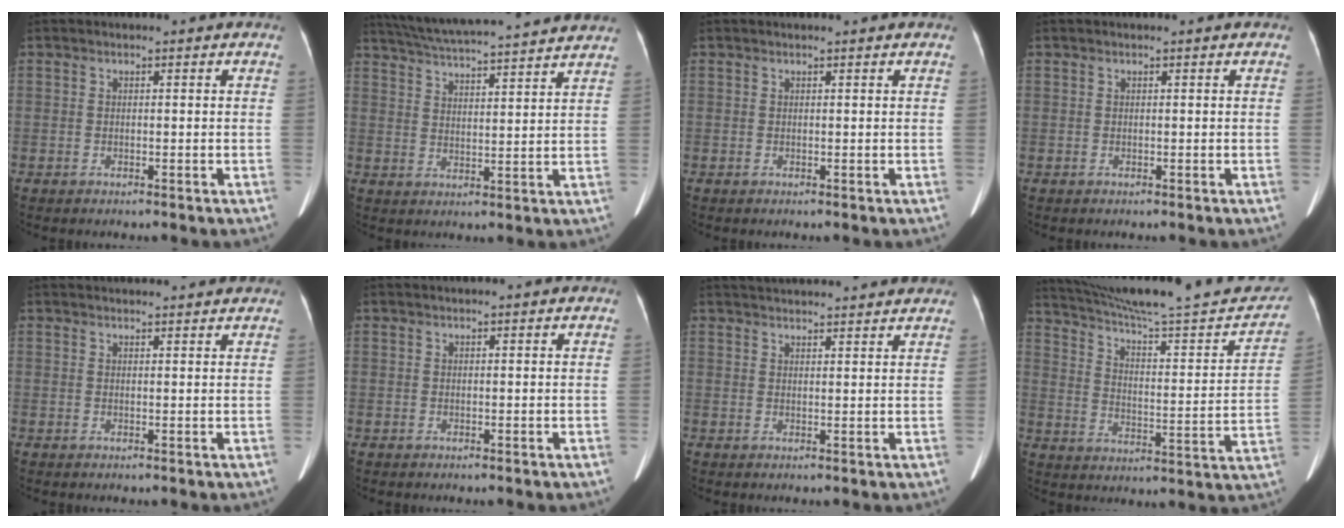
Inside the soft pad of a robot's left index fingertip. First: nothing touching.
{"total": 21.1, "force": [19.3, 0.8, 8.6], "torque": [-0.151, 0.022, 0.270]}
{"total": 1.2, "force": [1.1, 0.0, 0.4], "torque": [-0.008, 0.012, 0.015]}
{"total": 0.0}
{"total": 8.2, "force": [7.9, 0.5, 2.2], "torque": [-0.026, 0.032, 0.090]}
{"total": 2.1, "force": [1.9, -0.1, 0.8], "torque": [-0.009, 0.022, 0.029]}
{"total": 12.6, "force": [11.9, 0.7, 4.0], "torque": [-0.063, 0.034, 0.156]}
{"total": 26.5, "force": [24.0, 2.3, 11.0], "torque": [-0.167, -0.039, 0.326]}